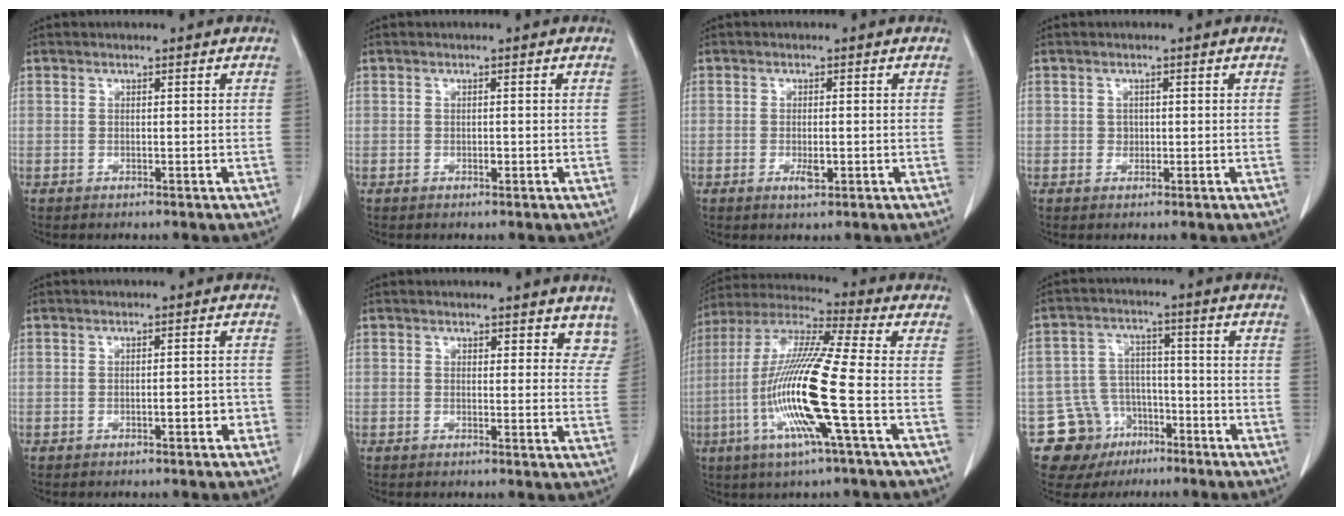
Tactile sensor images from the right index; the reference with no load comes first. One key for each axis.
{"total": 0.6, "fx": -0.2, "fy": 0.4, "fz": 0.5, "tx": -0.008, "ty": 0.001, "tz": -0.003}
{"total": 2.3, "fx": -0.7, "fy": 0.6, "fz": 2.0, "tx": -0.037, "ty": -0.003, "tz": -0.008}
{"total": 1.1, "fx": 0.0, "fy": 1.0, "fz": 0.4, "tx": -0.005, "ty": 0.003, "tz": 0.002}
{"total": 2.4, "fx": -1.0, "fy": 0.7, "fz": 2.0, "tx": -0.027, "ty": 0.004, "tz": -0.012}
{"total": 5.6, "fx": 4.8, "fy": 2.4, "fz": 1.6, "tx": 0.016, "ty": -0.014, "tz": 0.042}
{"total": 16.7, "fx": -4.3, "fy": -0.3, "fz": 16.2, "tx": -0.333, "ty": -0.011, "tz": -0.094}
{"total": 10.8, "fx": -5.8, "fy": 9.0, "fz": 1.5, "tx": -0.030, "ty": 0.042, "tz": -0.081}